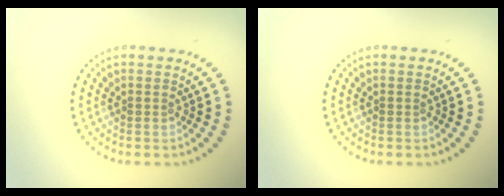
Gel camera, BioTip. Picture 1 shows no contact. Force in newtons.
{"total": 0.0}